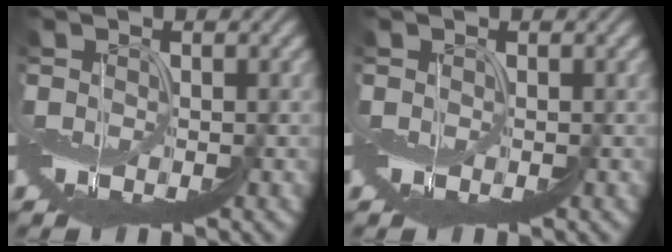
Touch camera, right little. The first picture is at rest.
{"total": 0.0}